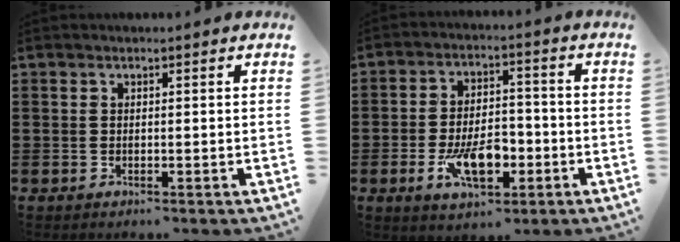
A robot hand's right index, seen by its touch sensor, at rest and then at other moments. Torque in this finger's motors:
{"motor_torque": [1.81, 0.33, 0.32, 0.10]}